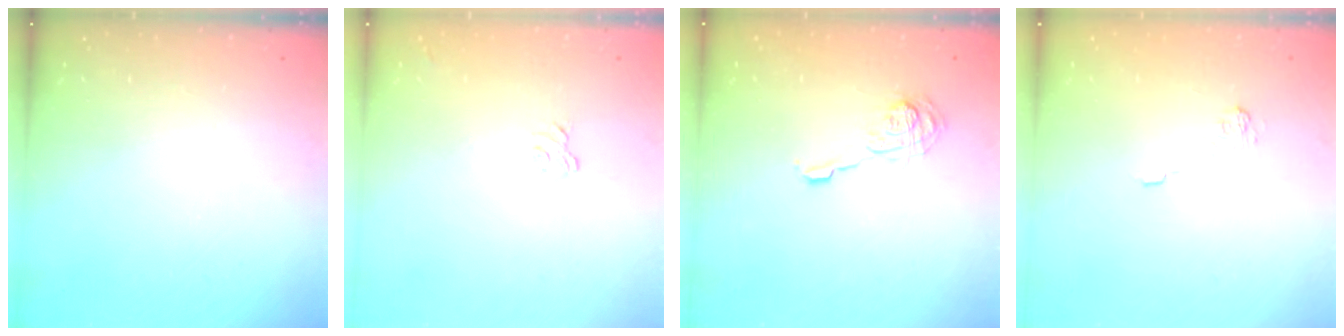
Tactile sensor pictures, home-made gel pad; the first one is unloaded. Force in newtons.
{"total": 3.2, "press": 3.1, "slide": 1.0}
{"total": 11.5, "press": 11.5, "slide": 0.4}
{"total": 3.8, "press": 3.5, "slide": 1.4}